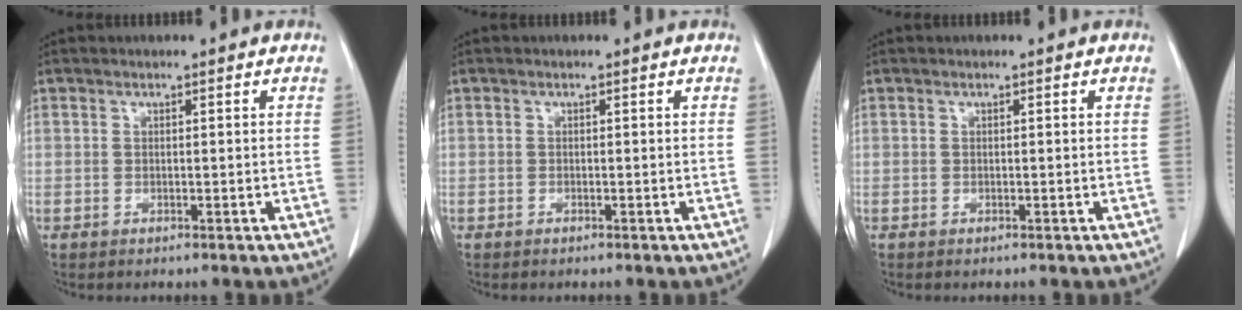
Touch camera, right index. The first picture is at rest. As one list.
[{"total": 0.0}, {"total": 0.0}]